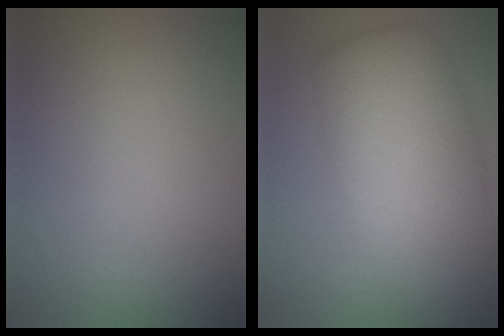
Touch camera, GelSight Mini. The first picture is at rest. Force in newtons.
{"total": 9.0, "press": 9.0, "slide": 0.7}